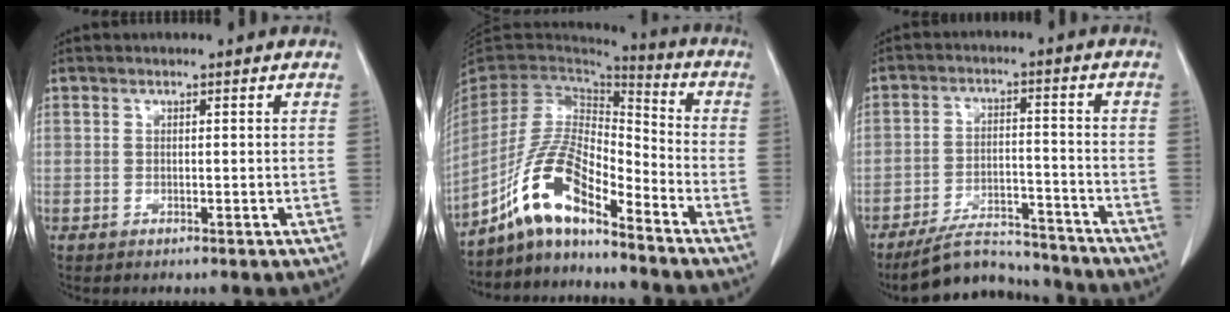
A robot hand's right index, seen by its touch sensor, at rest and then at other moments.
{"total": 12.5, "force": [-8.5, 2.9, 8.7], "torque": [-0.181, 0.015, -0.160]}
{"total": 9.7, "force": [-9.2, 2.4, 1.7], "torque": [-0.020, 0.017, -0.153]}